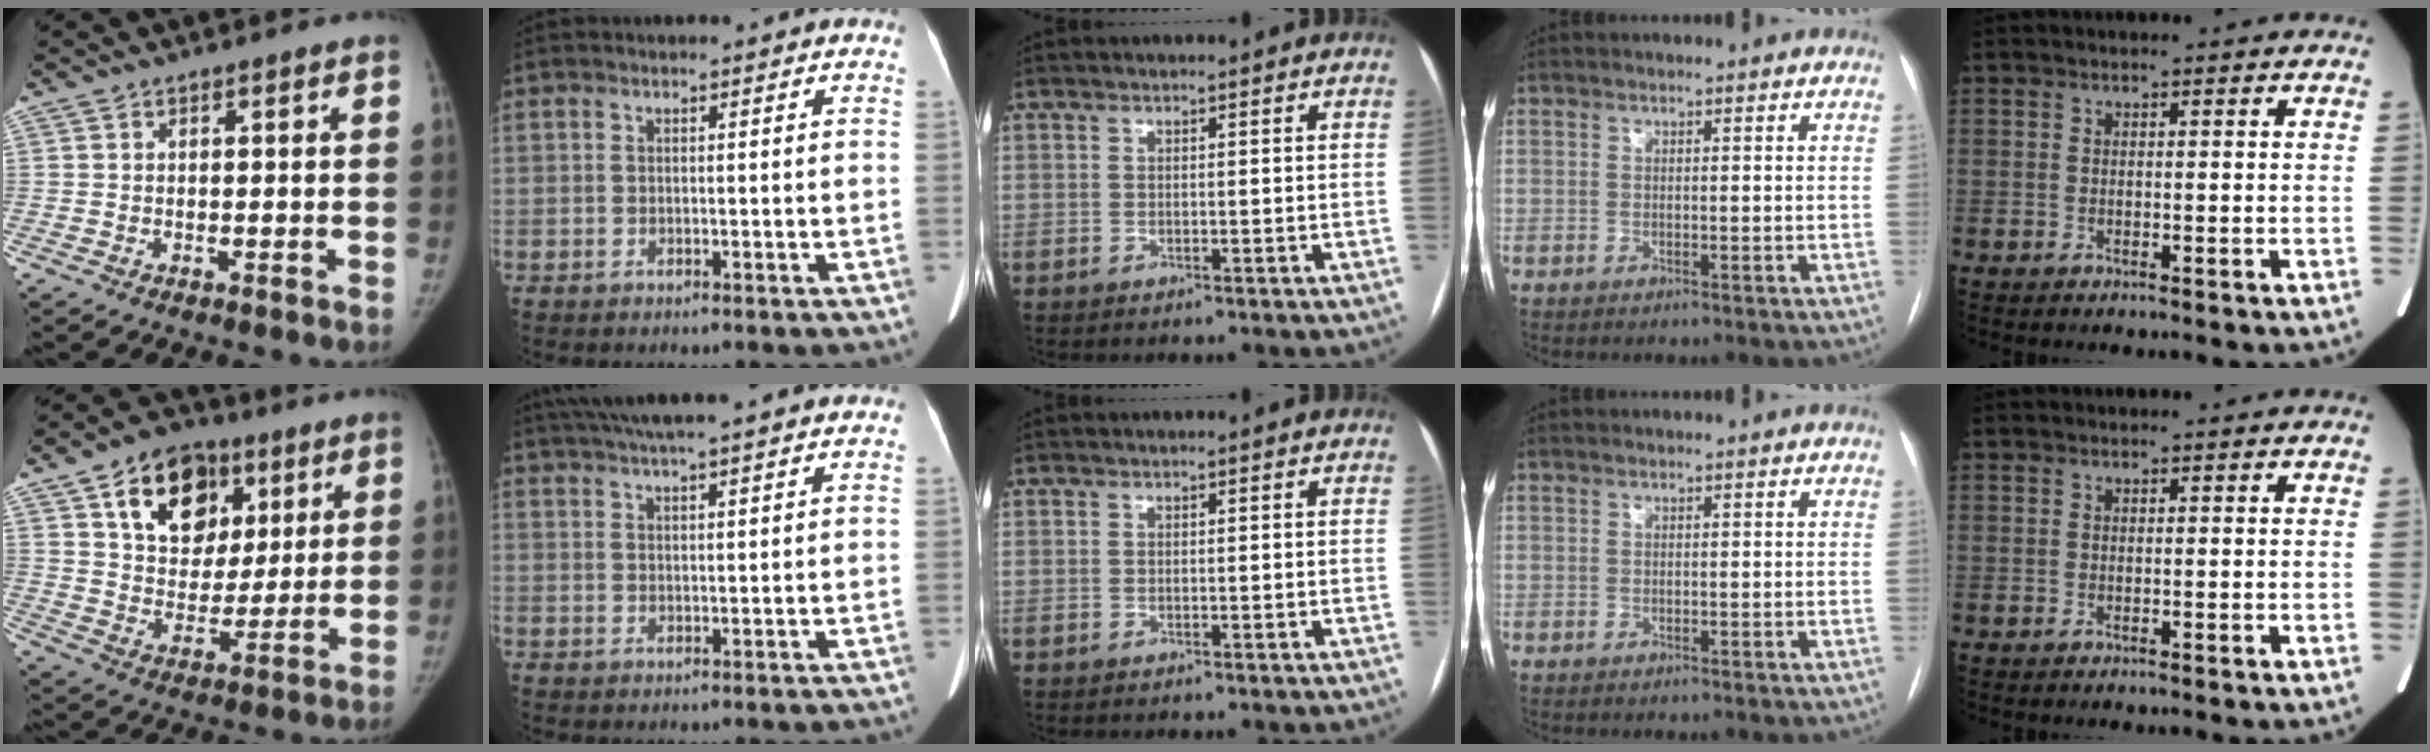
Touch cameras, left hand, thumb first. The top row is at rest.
{"thumb": {"total": 16.9, "force": [7.6, 11.9, 9.3], "torque": [-0.103, -0.020, 0.128]}, "index": {"total": 13.2, "force": [11.2, 0.9, 6.9], "torque": [-0.122, 0.044, 0.160]}}